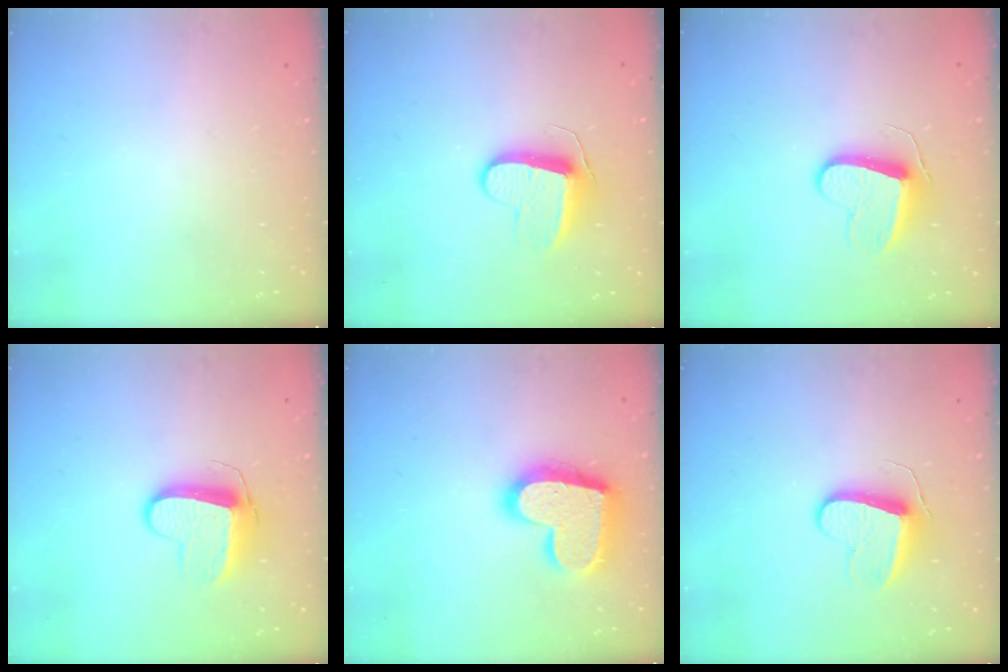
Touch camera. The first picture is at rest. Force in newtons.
{"total": 9.7, "press": 9.7, "slide": 0.2}
{"total": 9.2, "press": 9.2, "slide": 0.3}
{"total": 9.5, "press": 9.5, "slide": 0.2}
{"total": 20.3, "press": 20.3, "slide": 1.4}
{"total": 9.6, "press": 9.5, "slide": 0.6}